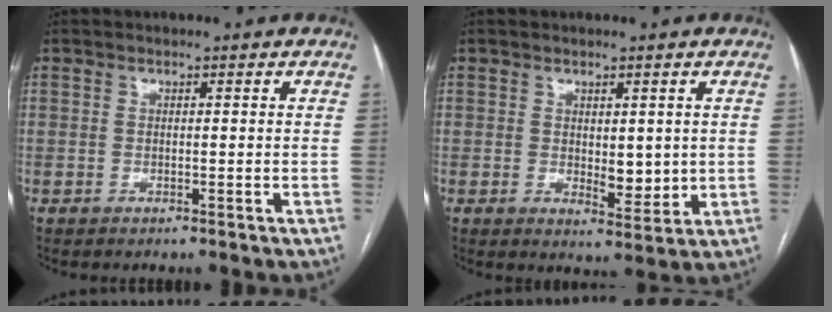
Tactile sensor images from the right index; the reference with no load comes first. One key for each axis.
{"total": 4.4, "fx": 0.4, "fy": 2.2, "fz": 3.8, "tx": -0.054, "ty": -0.013, "tz": 0.015}